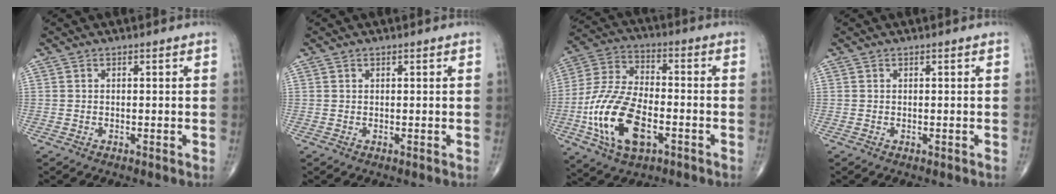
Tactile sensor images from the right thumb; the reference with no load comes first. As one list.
[{"total": 0.0}, {"total": 17.7, "force": [-5.5, 9.2, 14.1], "torque": [-0.279, 0.019, -0.101]}, {"total": 0.0}]